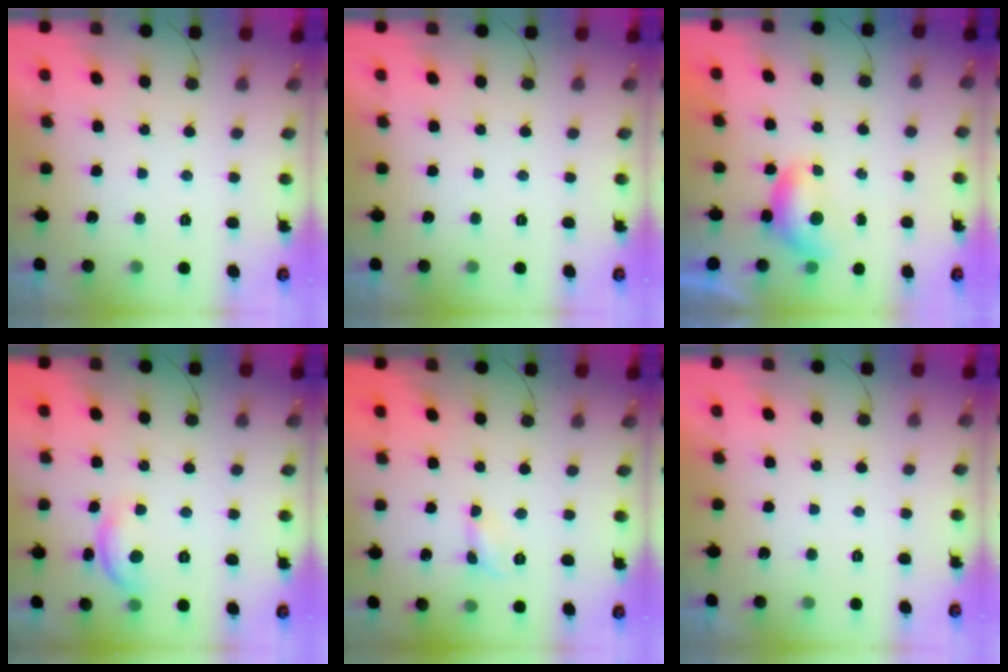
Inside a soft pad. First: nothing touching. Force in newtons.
{"total": 0.0}
{"total": 5.2, "press": 5.2, "slide": 0.7}
{"total": 9.8, "press": 9.8, "slide": 0.5}
{"total": 2.7, "press": 2.7, "slide": 0.2}
{"total": 0.0}